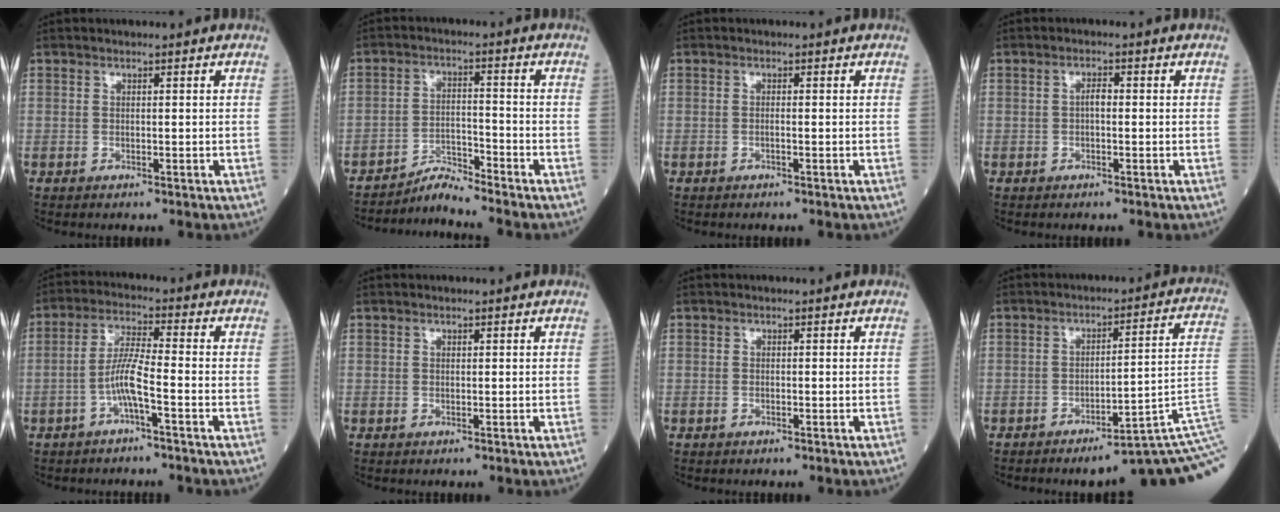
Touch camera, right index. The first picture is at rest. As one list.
[{"total": 4.4, "force": [-4.2, -1.1, -0.4], "torque": [0.003, -0.012, -0.074]}, {"total": 0.6, "force": [-0.2, 0.0, 0.5], "torque": [-0.011, 0.000, -0.004]}, {"total": 1.4, "force": [-0.2, 0.5, 1.3], "torque": [-0.022, 0.004, -0.005]}, {"total": 5.5, "force": [-2.2, 0.1, 5.1], "torque": [-0.105, 0.009, -0.044]}, {"total": 0.0}, {"total": 0.0}, {"total": 13.1, "force": [-6.0, -1.5, 11.6], "torque": [-0.066, 0.046, -0.076]}]